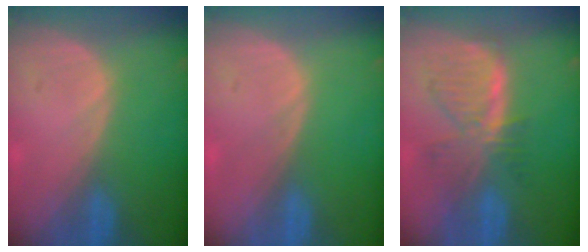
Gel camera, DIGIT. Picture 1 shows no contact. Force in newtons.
{"total": 0.0}
{"total": 7.5, "press": 6.8, "slide": 3.1}